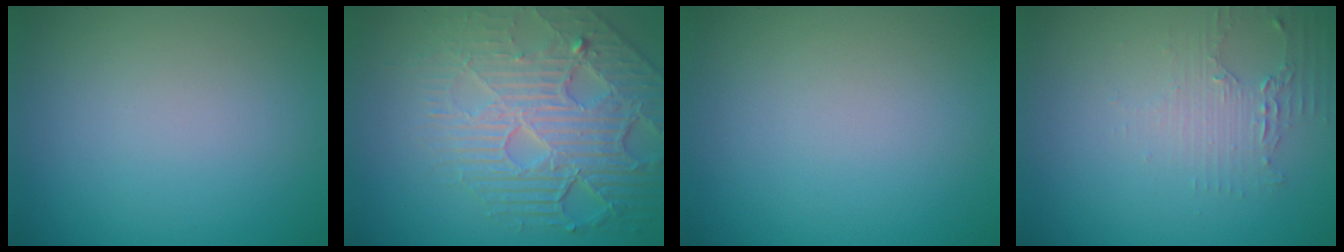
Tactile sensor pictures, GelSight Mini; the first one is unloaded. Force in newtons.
{"total": 7.0, "press": 5.5, "slide": 4.4}
{"total": 0.0}
{"total": 1.8, "press": 1.8, "slide": 0.4}